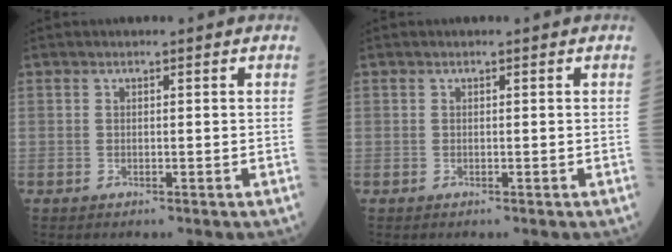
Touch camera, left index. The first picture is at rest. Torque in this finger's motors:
{"motor_torque": [-0.03, 0.02, 0.00, 0.00]}